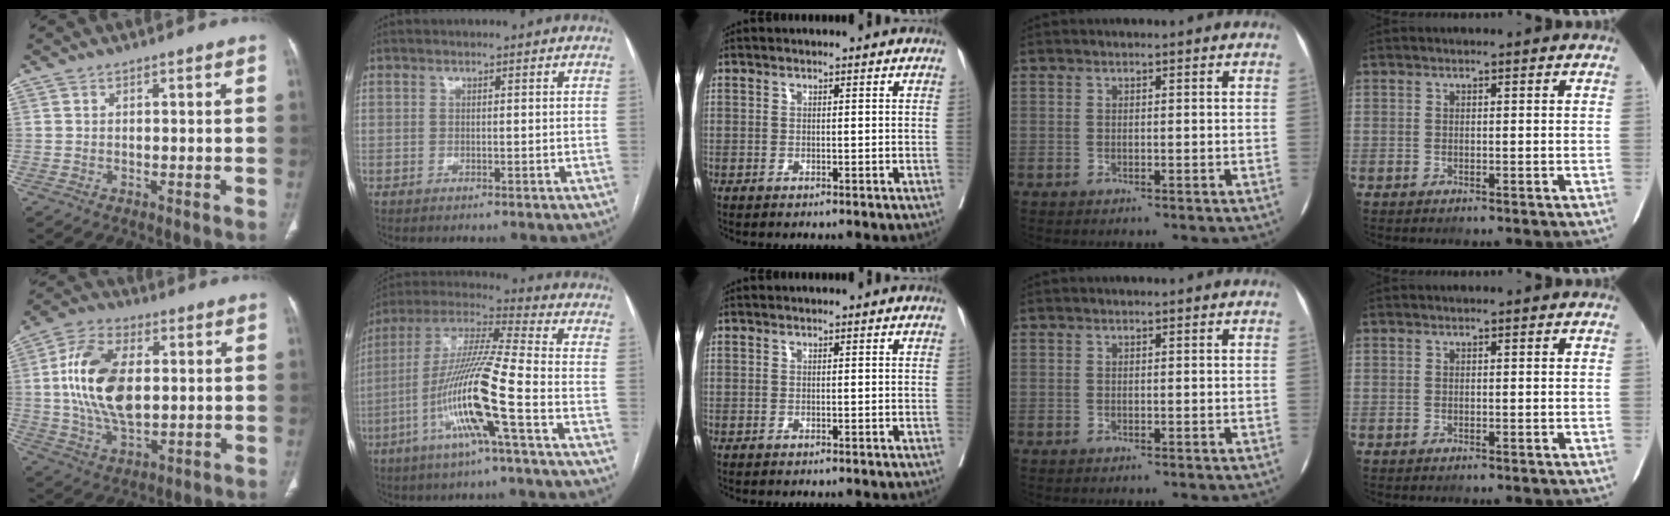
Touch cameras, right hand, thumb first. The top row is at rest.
{"thumb": {"total": 16.3, "force": [1.7, 9.3, 13.3], "torque": [-0.249, 0.004, 0.033]}, "index": {"total": 15.5, "force": [-5.5, -0.6, 14.5], "torque": [-0.292, -0.002, -0.111]}}